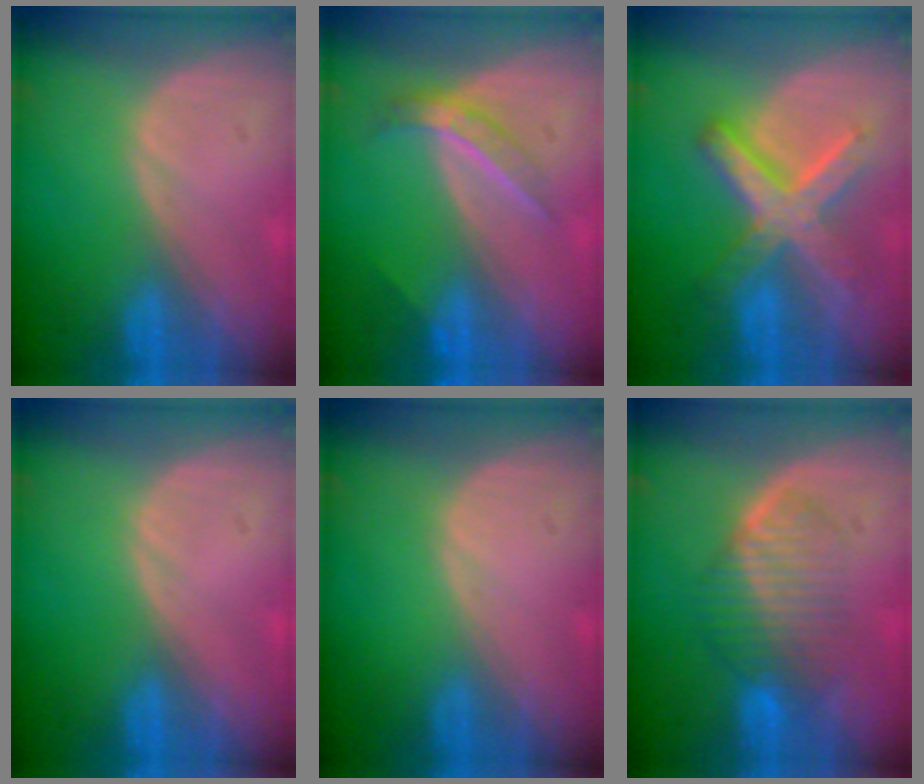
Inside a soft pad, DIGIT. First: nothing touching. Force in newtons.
{"total": 4.6, "press": 4.1, "slide": 2.3}
{"total": 8.9, "press": 8.9, "slide": 0.7}
{"total": 0.0}
{"total": 0.0}
{"total": 7.0, "press": 6.5, "slide": 2.5}